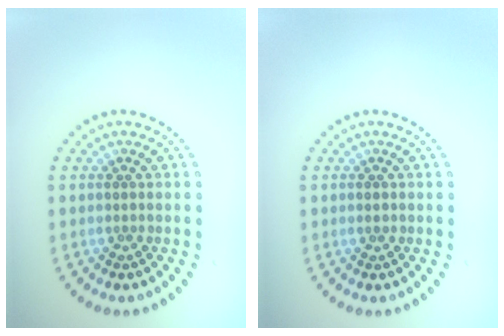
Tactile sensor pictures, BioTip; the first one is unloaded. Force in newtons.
{"total": 0.8, "press": 0.8, "slide": 0.1}